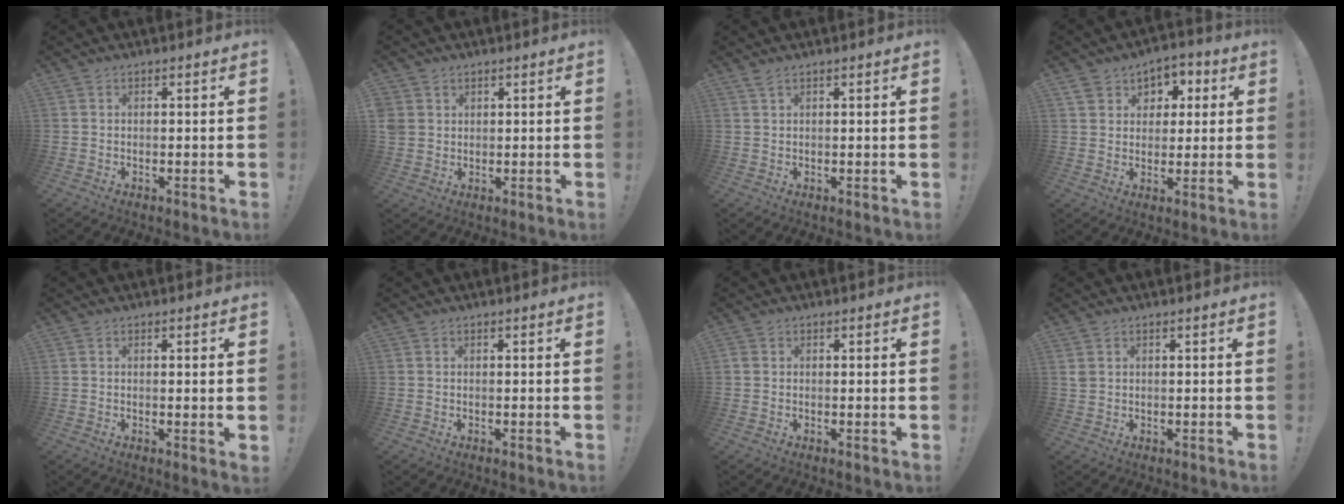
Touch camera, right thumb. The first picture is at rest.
{"total": 3.6, "force": [1.7, 3.1, 0.7], "torque": [-0.015, -0.004, 0.034]}
{"total": 1.2, "force": [0.9, 0.3, 0.7], "torque": [-0.015, 0.001, 0.017]}
{"total": 6.9, "force": [2.5, 6.2, 1.7], "torque": [-0.026, -0.009, 0.051]}
{"total": 1.6, "force": [0.4, -0.3, 1.5], "torque": [-0.023, -0.003, 0.005]}
{"total": 0.0}
{"total": 1.2, "force": [0.2, 1.0, 0.6], "torque": [-0.015, 0.005, 0.006]}
{"total": 1.5, "force": [0.6, 1.1, 0.8], "torque": [-0.008, 0.000, 0.011]}